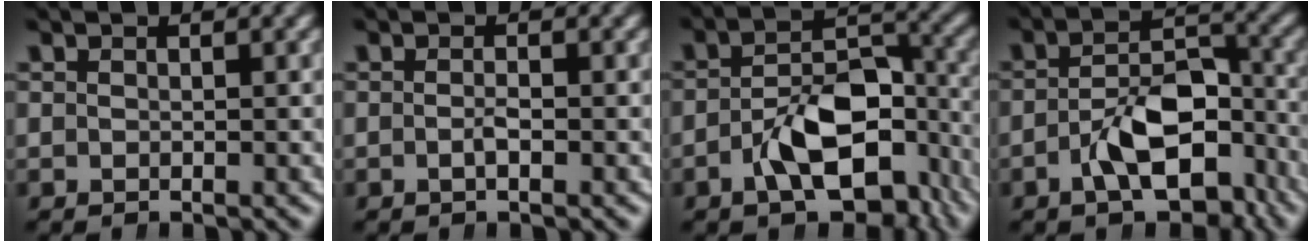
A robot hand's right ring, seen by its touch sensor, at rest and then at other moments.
{"total": 1.1, "force": [-0.6, 0.4, 0.8], "torque": [-0.017, -0.001, -0.015]}
{"total": 7.7, "force": [-3.6, 4.4, 5.2], "torque": [-0.089, -0.013, -0.051]}
{"total": 6.4, "force": [-3.1, 3.6, 4.4], "torque": [-0.075, -0.012, -0.046]}